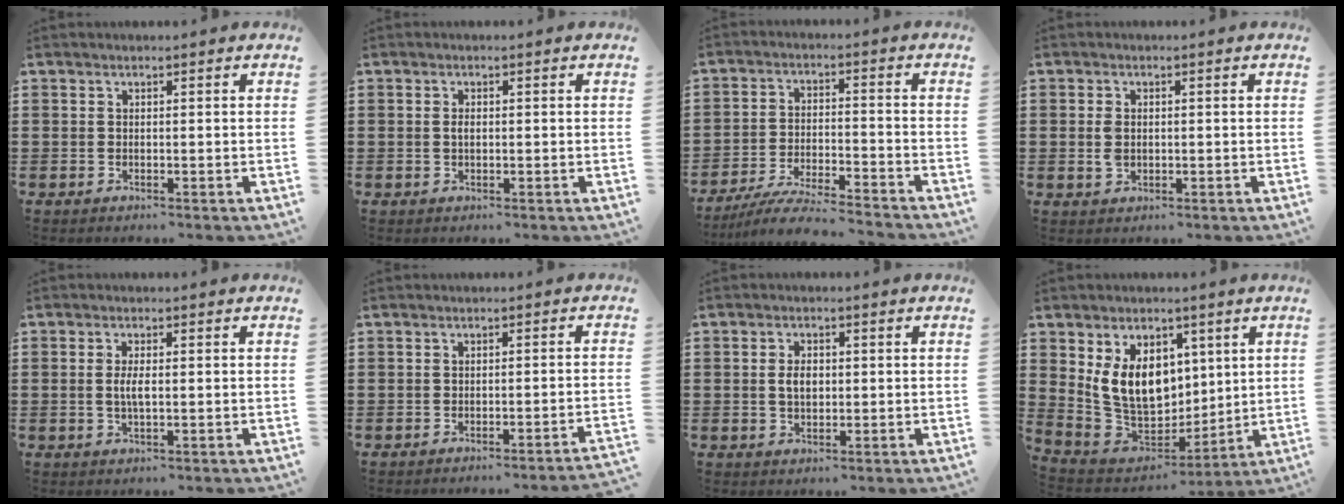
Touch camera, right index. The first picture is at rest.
{"total": 1.1, "force": [0.0, 0.5, 0.9], "torque": [-0.020, 0.002, -0.001]}
{"total": 6.2, "force": [-5.9, -0.1, 2.1], "torque": [-0.051, -0.010, -0.117]}
{"total": 2.2, "force": [0.0, 1.4, 1.7], "torque": [-0.043, 0.002, -0.004]}
{"total": 2.9, "force": [-0.1, 0.8, 2.7], "torque": [-0.058, -0.004, -0.005]}
{"total": 1.5, "force": [-1.3, -0.4, 0.6], "torque": [-0.010, 0.000, -0.025]}
{"total": 3.1, "force": [0.2, 1.9, 2.5], "torque": [-0.042, 0.005, -0.001]}
{"total": 11.1, "force": [3.1, 8.4, 6.5], "torque": [-0.158, -0.004, 0.060]}